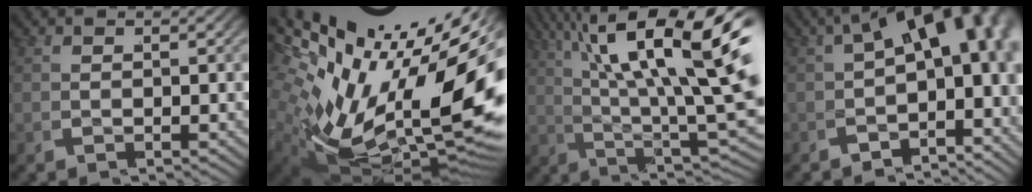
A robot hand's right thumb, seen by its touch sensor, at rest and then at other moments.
{"total": 24.2, "force": [-0.2, 14.8, 19.1], "torque": [-0.327, -0.050, 0.016]}
{"total": 15.2, "force": [2.5, 7.4, 13.0], "torque": [-0.206, -0.023, 0.043]}
{"total": 11.2, "force": [0.3, 6.6, 9.0], "torque": [-0.118, 0.003, -0.009]}